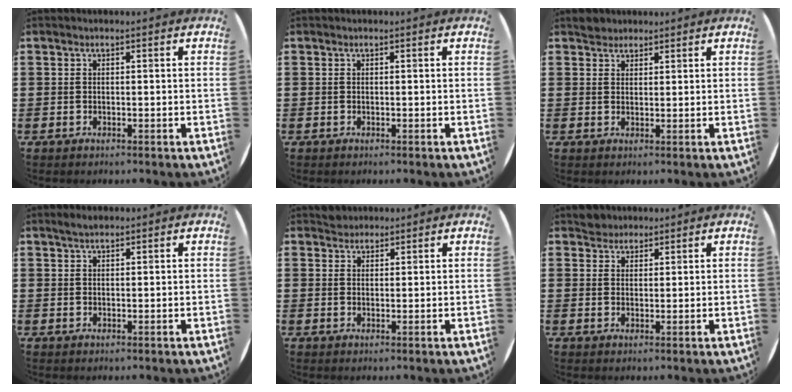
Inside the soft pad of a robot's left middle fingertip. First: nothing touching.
{"total": 0.0}
{"total": 2.0, "force": [1.8, 0.8, -0.2], "torque": [0.009, 0.002, 0.035]}
{"total": 1.4, "force": [1.3, 0.3, 0.5], "torque": [-0.010, 0.003, 0.023]}
{"total": 1.9, "force": [1.8, 0.7, -0.3], "torque": [0.010, 0.002, 0.034]}
{"total": 2.3, "force": [2.1, 0.9, -0.2], "torque": [0.007, 0.003, 0.041]}